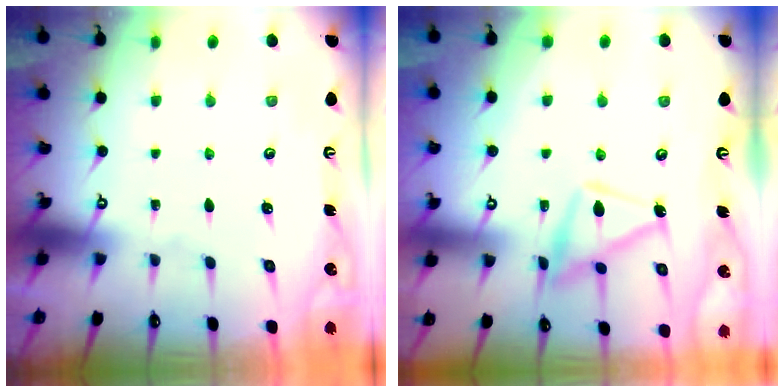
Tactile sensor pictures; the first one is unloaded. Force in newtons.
{"total": 13.7, "press": 13.6, "slide": 1.1}